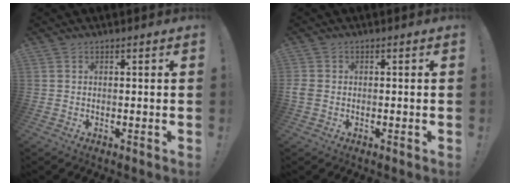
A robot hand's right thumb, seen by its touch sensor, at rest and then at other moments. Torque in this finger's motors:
{"motor_torque": [0.17, 0.09, 0.21, -0.07, 0.03]}